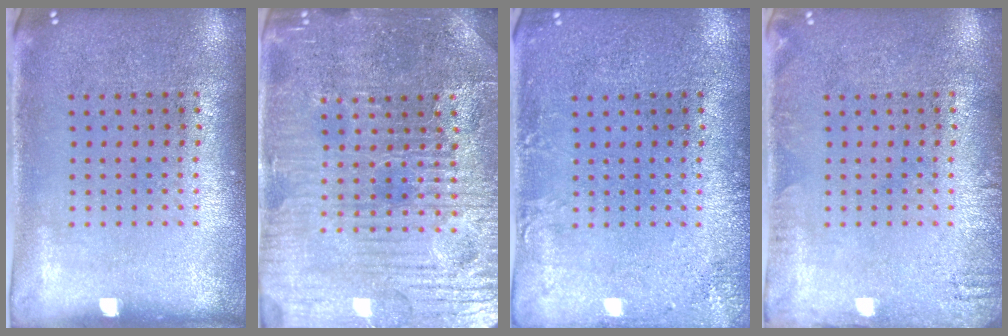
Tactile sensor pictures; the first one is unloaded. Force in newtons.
{"total": 4.8, "press": 4.7, "slide": 1.1}
{"total": 1.7, "press": 1.7, "slide": 0.3}
{"total": 1.4, "press": 1.3, "slide": 0.2}